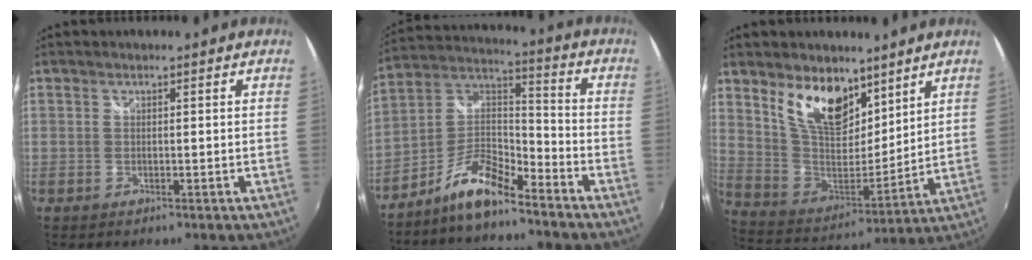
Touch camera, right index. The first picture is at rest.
{"total": 10.0, "force": [-7.9, 2.2, 5.7], "torque": [-0.137, 0.026, -0.156]}
{"total": 14.8, "force": [9.1, 7.6, 8.8], "torque": [-0.170, -0.004, 0.176]}